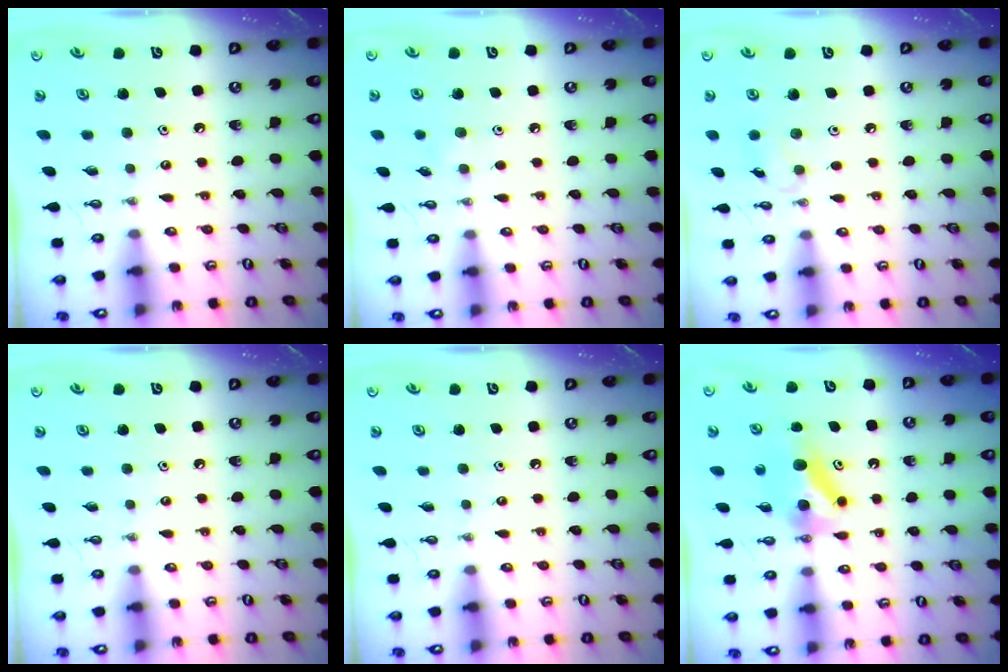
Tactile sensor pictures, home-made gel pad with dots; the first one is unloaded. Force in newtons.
{"total": 4.8, "press": 4.6, "slide": 1.3}
{"total": 5.6, "press": 5.5, "slide": 0.7}
{"total": 0.0}
{"total": 0.0}
{"total": 7.2, "press": 7.0, "slide": 1.6}